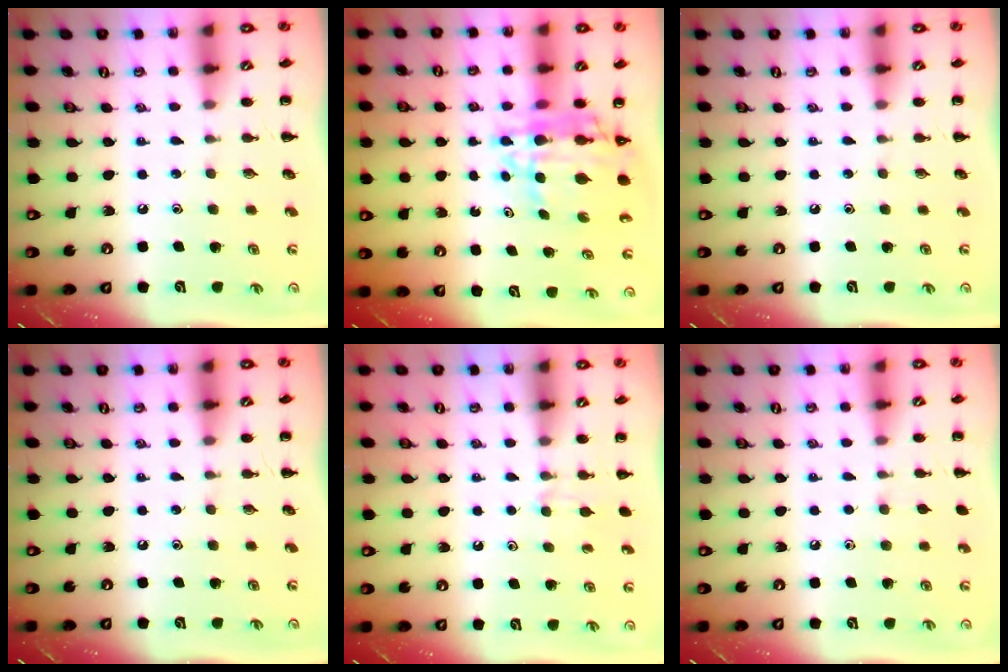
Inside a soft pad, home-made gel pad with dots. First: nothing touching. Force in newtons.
{"total": 9.7, "press": 9.0, "slide": 3.4}
{"total": 0.0}
{"total": 0.0}
{"total": 4.4, "press": 4.1, "slide": 1.7}
{"total": 3.2, "press": 2.9, "slide": 1.4}